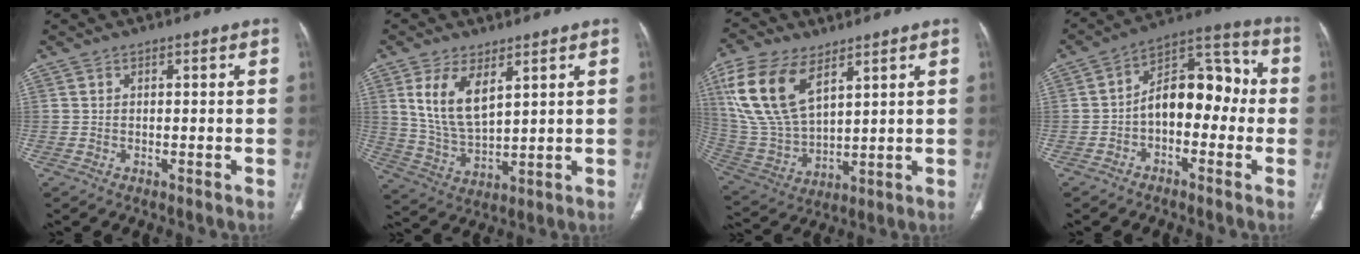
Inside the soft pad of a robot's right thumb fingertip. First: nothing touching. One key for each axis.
{"total": 10.3, "fx": 4.5, "fy": 4.8, "fz": 7.9, "tx": -0.145, "ty": -0.022, "tz": 0.103}
{"total": 17.3, "fx": 8.2, "fy": 9.1, "fz": 12.2, "tx": -0.247, "ty": -0.021, "tz": 0.172}
{"total": 12.7, "fx": -1.6, "fy": 7.8, "fz": 9.9, "tx": -0.116, "ty": 0.050, "tz": -0.038}